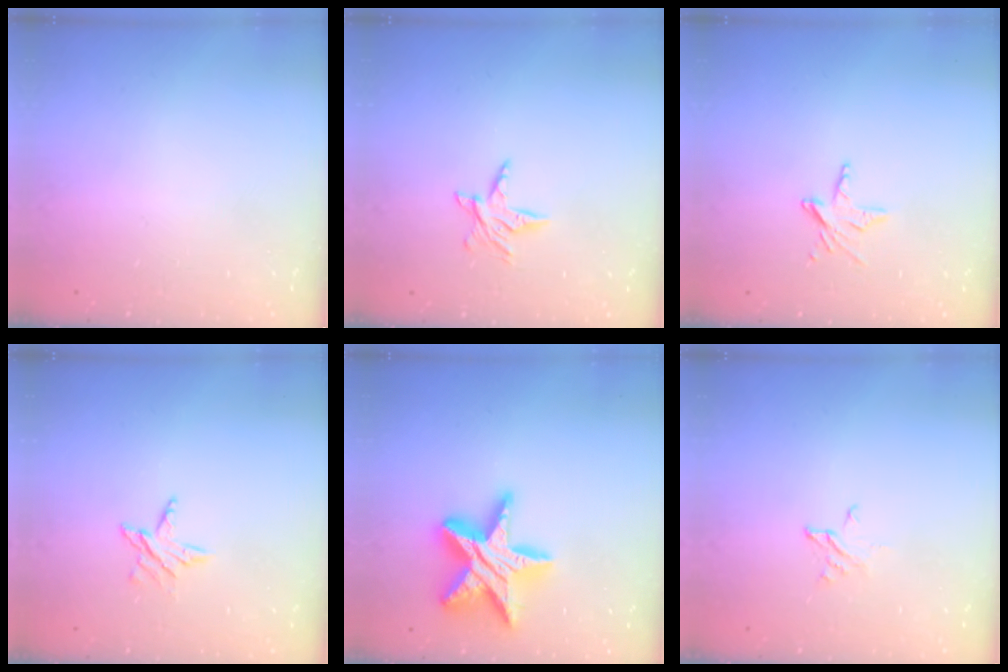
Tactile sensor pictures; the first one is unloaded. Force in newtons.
{"total": 4.9, "press": 4.9, "slide": 0.5}
{"total": 5.1, "press": 5.1, "slide": 0.5}
{"total": 4.4, "press": 4.3, "slide": 0.5}
{"total": 18.6, "press": 18.6, "slide": 1.3}
{"total": 2.5, "press": 2.5, "slide": 0.1}